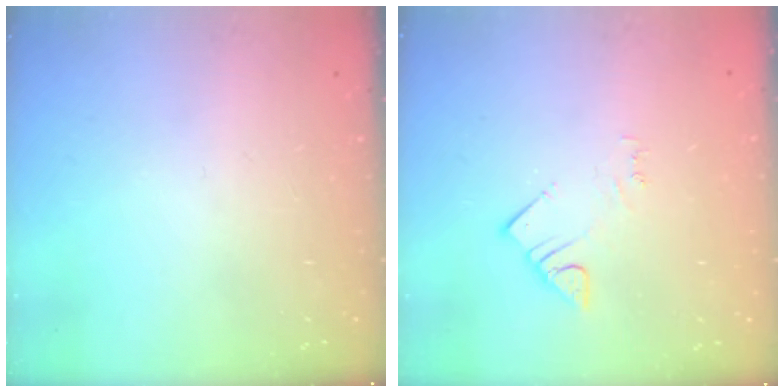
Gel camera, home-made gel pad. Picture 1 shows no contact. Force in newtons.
{"total": 3.0, "press": 3.0, "slide": 0.4}